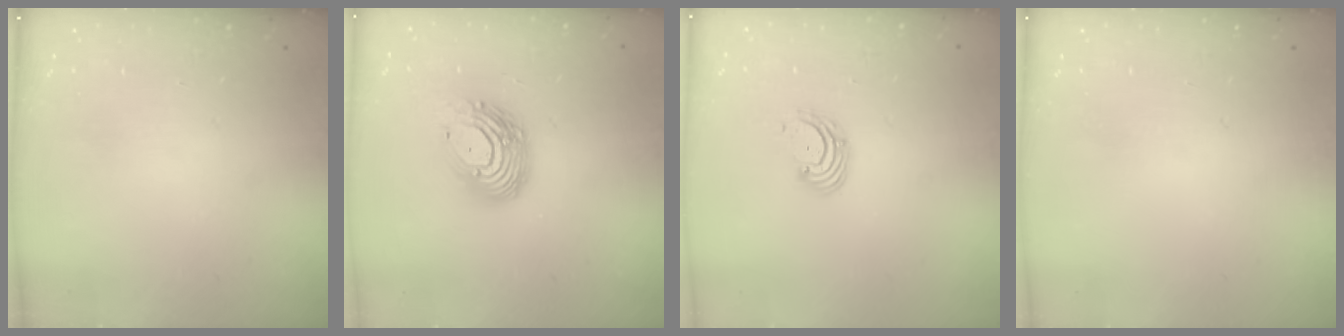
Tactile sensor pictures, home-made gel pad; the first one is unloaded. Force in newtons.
{"total": 13.7, "press": 13.7, "slide": 0.9}
{"total": 2.9, "press": 2.9, "slide": 0.3}
{"total": 0.0}